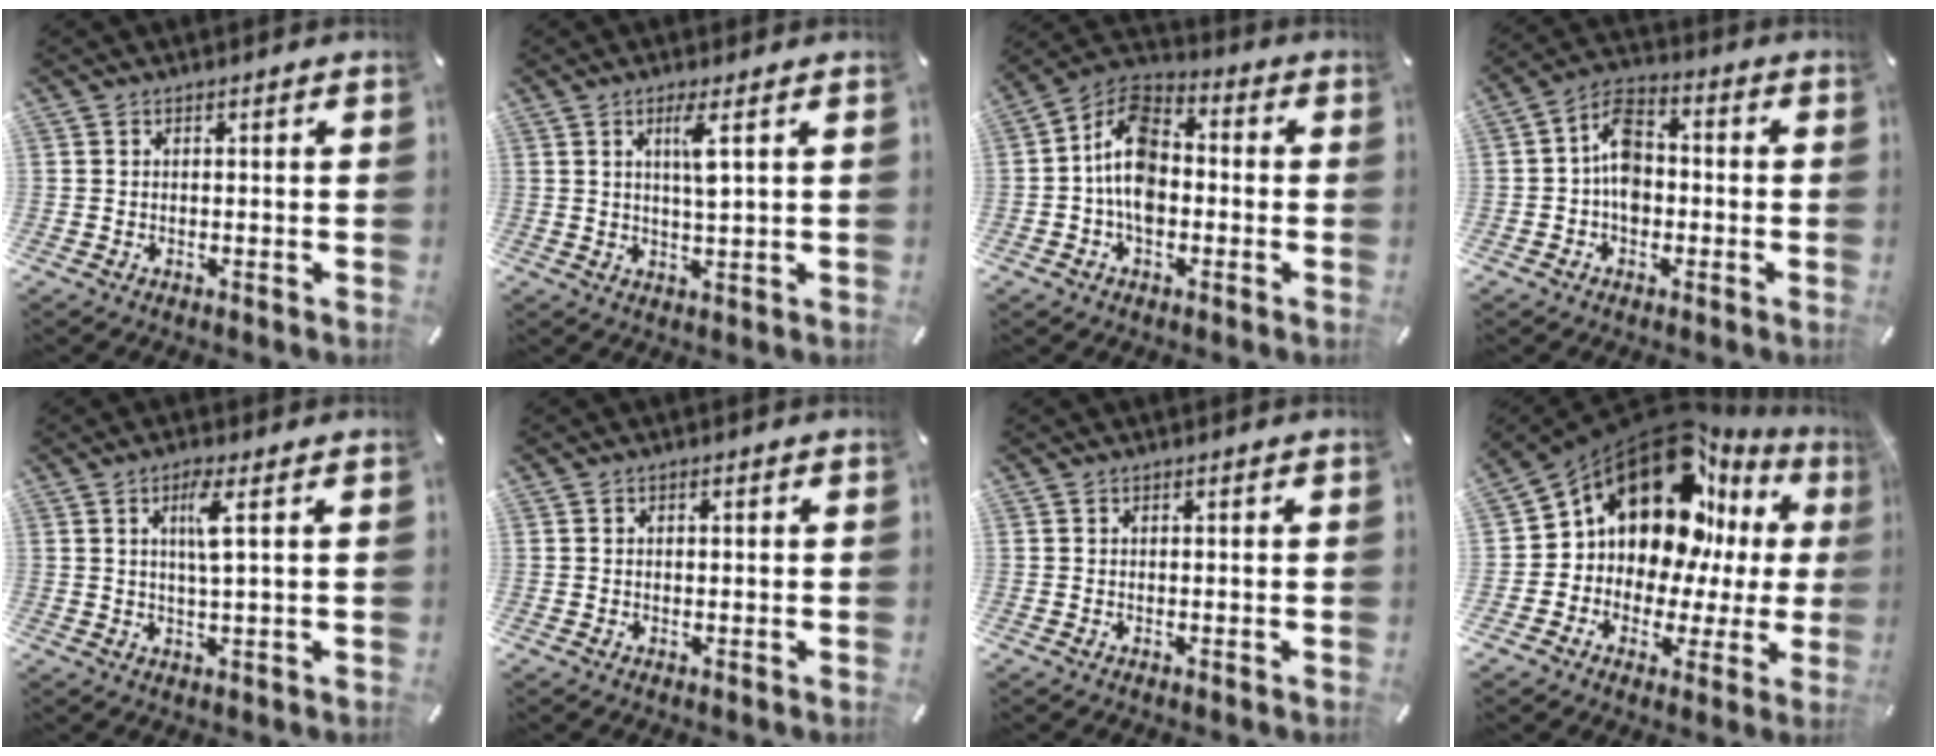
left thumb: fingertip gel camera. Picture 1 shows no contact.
{"total": 5.1, "force": [1.9, 0.5, 4.7], "torque": [-0.090, -0.003, 0.026]}
{"total": 11.1, "force": [-2.1, 7.6, 7.7], "torque": [-0.161, 0.008, -0.043]}
{"total": 8.4, "force": [-1.1, 6.1, 5.7], "torque": [-0.106, 0.019, -0.019]}
{"total": 5.7, "force": [1.7, 0.6, 5.4], "torque": [-0.103, -0.004, 0.022]}
{"total": 0.6, "force": [0.0, 0.6, 0.2], "torque": [-0.005, 0.003, -0.001]}
{"total": 0.0}
{"total": 19.2, "force": [9.9, 12.4, 10.8], "torque": [-0.190, -0.084, 0.173]}